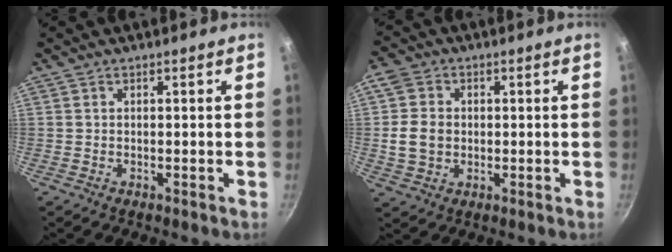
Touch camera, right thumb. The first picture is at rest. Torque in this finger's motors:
{"motor_torque": [0.11, 0.30, 0.18, 0.17, 0.15]}